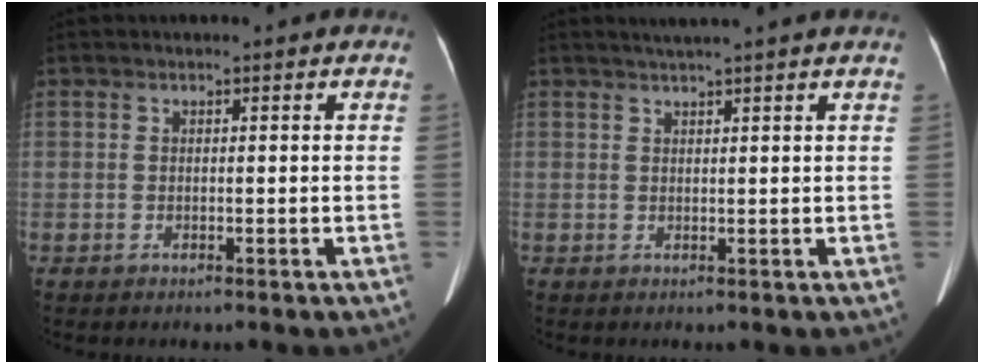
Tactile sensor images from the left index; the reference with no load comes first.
{"total": 4.1, "force": [3.4, -0.9, 2.0], "torque": [-0.027, 0.019, 0.048]}